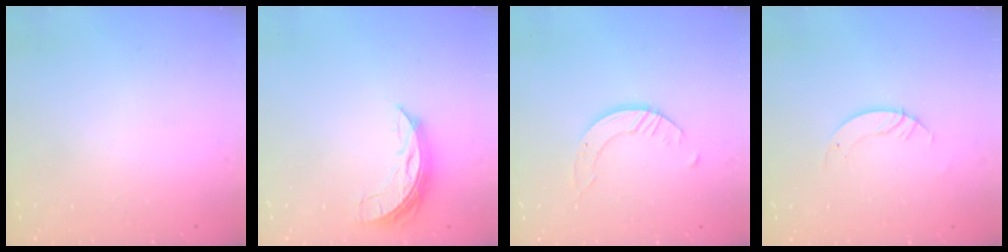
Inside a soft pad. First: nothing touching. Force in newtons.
{"total": 7.6, "press": 7.5, "slide": 1.1}
{"total": 2.4, "press": 2.4, "slide": 0.3}
{"total": 3.3, "press": 3.3, "slide": 0.2}